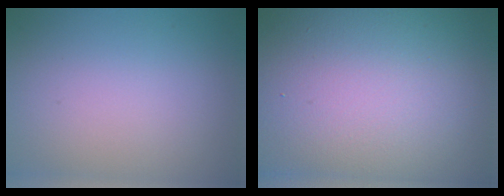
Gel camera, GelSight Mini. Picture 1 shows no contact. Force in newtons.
{"total": 24.9, "press": 24.9, "slide": 0.8}